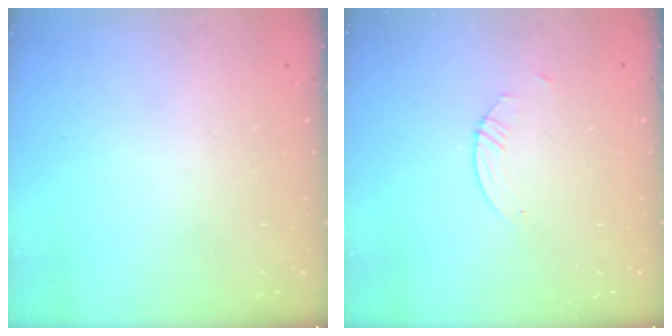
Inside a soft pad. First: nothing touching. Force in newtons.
{"total": 0.8, "press": 0.8, "slide": 0.2}